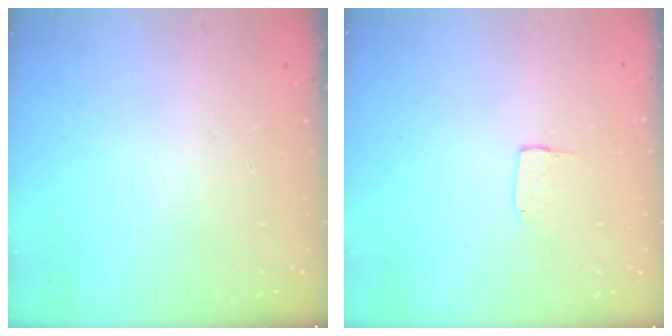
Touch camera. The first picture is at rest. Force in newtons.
{"total": 3.9, "press": 3.9, "slide": 0.1}